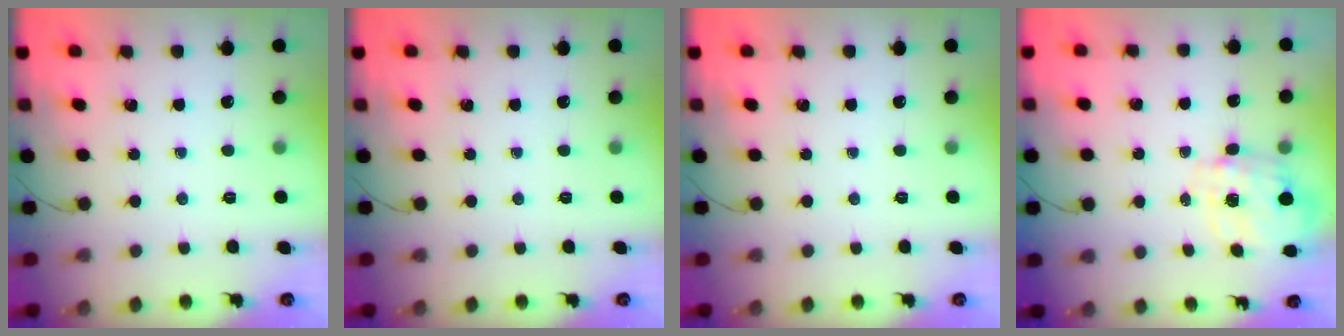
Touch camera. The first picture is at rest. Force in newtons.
{"total": 0.0}
{"total": 0.0}
{"total": 2.5, "press": 2.3, "slide": 1.0}